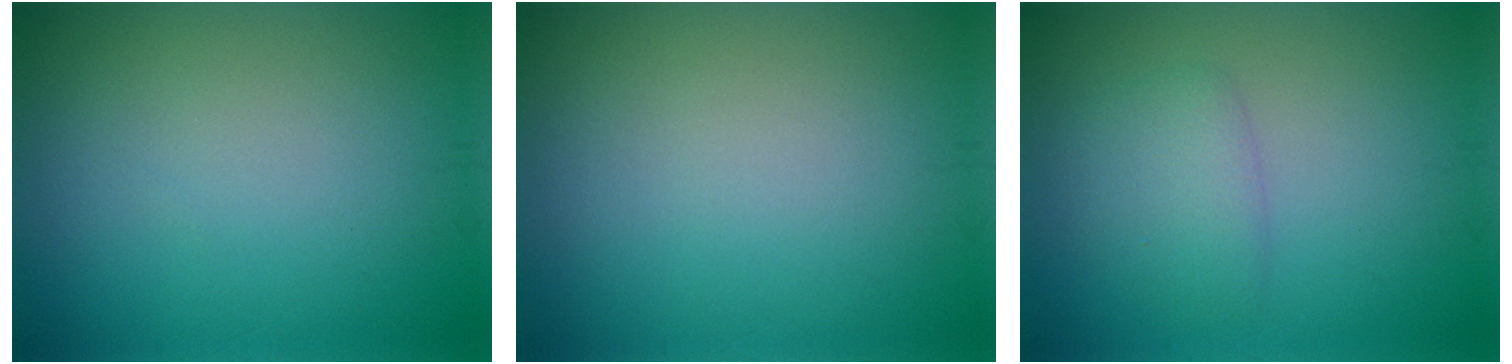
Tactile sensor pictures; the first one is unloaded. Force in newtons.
{"total": 0.0}
{"total": 2.3, "press": 2.3, "slide": 0.1}